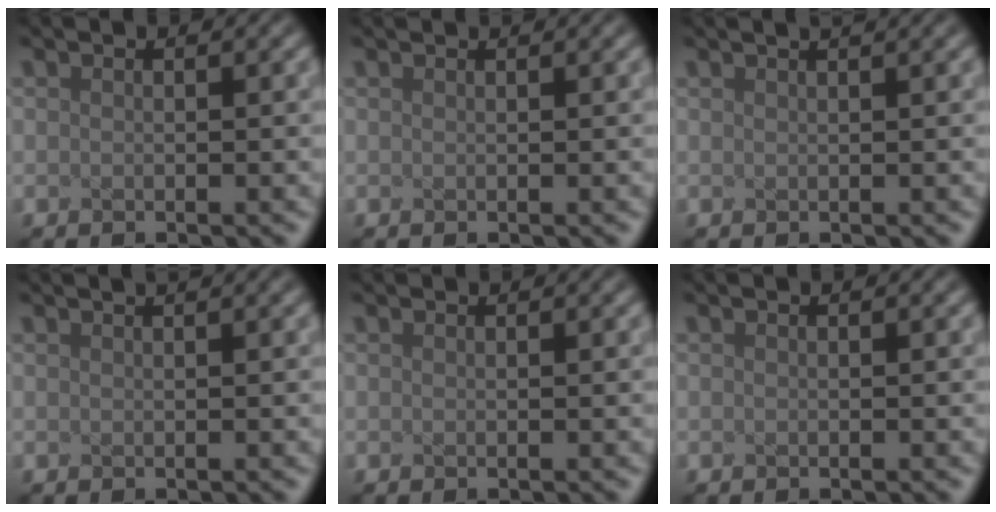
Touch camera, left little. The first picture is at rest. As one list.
[{"total": 0.7, "force": [0.7, 0.2, 0.2], "torque": [-0.001, -0.001, 0.002]}, {"total": 2.4, "force": [1.6, 1.0, 1.5], "torque": [0.002, 0.014, -0.010]}, {"total": 2.1, "force": [1.3, 0.8, 1.4], "torque": [0.001, 0.008, -0.009]}, {"total": 0.0}, {"total": 0.0}]